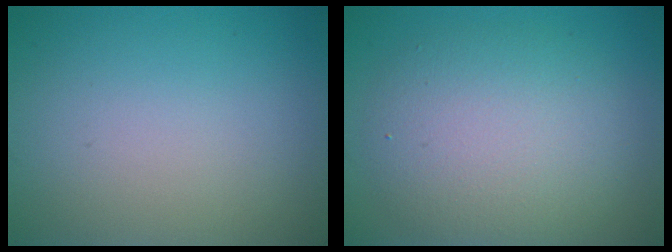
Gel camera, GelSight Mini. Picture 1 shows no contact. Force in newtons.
{"total": 6.1, "press": 6.1, "slide": 0.2}